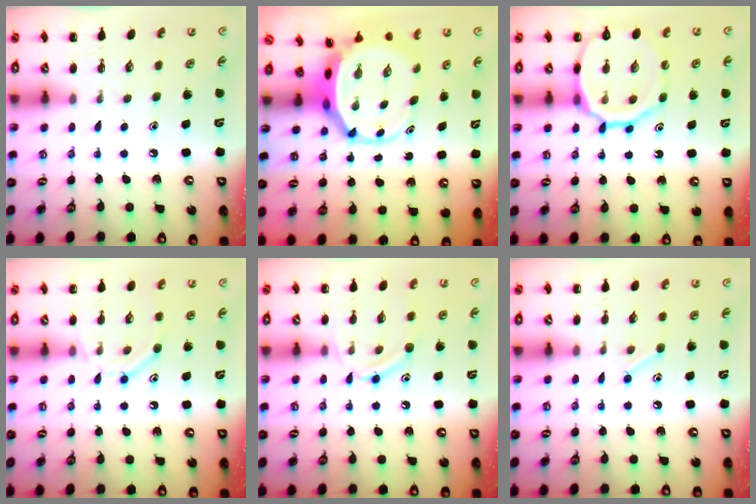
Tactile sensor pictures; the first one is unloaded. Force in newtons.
{"total": 5.3, "press": 5.1, "slide": 1.5}
{"total": 16.1, "press": 16.0, "slide": 2.4}
{"total": 10.5, "press": 10.4, "slide": 1.2}
{"total": 11.6, "press": 11.5, "slide": 1.4}
{"total": 7.8, "press": 7.6, "slide": 1.7}